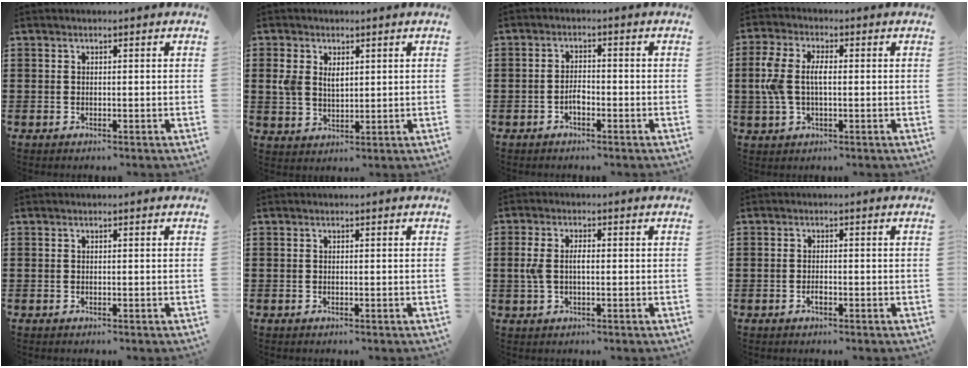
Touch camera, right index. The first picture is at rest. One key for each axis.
{"total": 3.6, "fx": 1.3, "fy": 2.5, "fz": 2.3, "tx": -0.052, "ty": 0.010, "tz": 0.023}
{"total": 2.3, "fx": -1.1, "fy": 1.1, "fz": 1.6, "tx": -0.033, "ty": 0.003, "tz": -0.022}
{"total": 6.1, "fx": 0.0, "fy": 3.2, "fz": 5.2, "tx": -0.136, "ty": -0.004, "tz": -0.012}
{"total": 0.0}
{"total": 0.0}
{"total": 3.4, "fx": -0.1, "fy": 1.7, "fz": 3.0, "tx": -0.081, "ty": -0.003, "tz": -0.010}
{"total": 1.3, "fx": -0.7, "fy": 0.5, "fz": 1.0, "tx": -0.021, "ty": -0.004, "tz": -0.012}